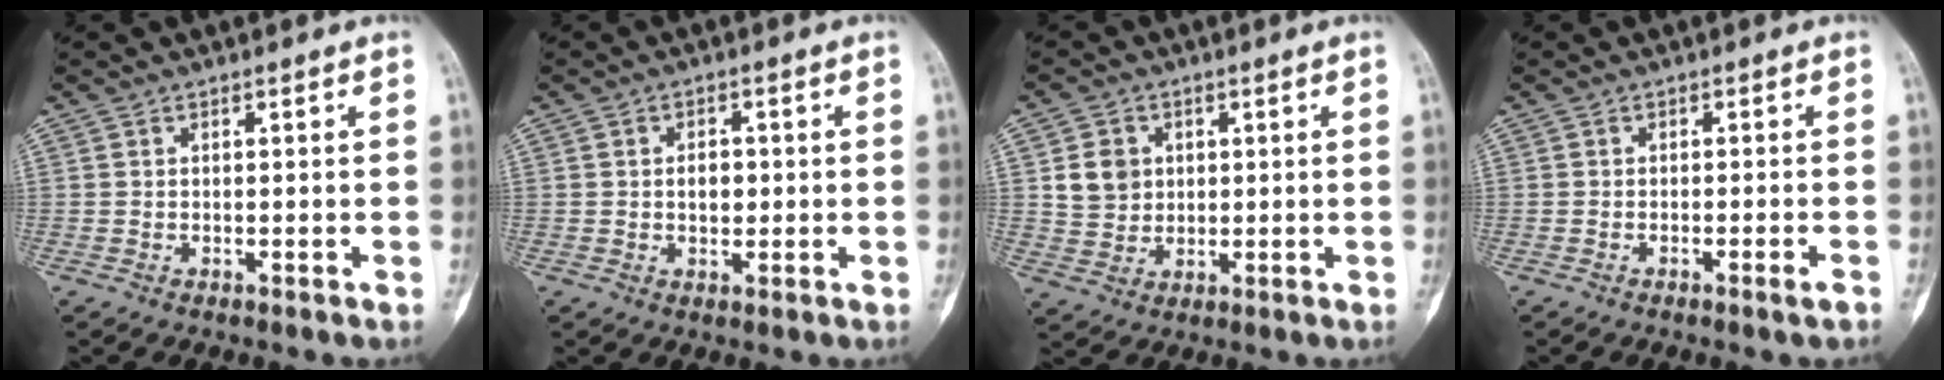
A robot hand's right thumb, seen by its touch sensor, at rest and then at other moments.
{"total": 3.4, "force": [0.1, 2.3, 2.5], "torque": [-0.028, 0.002, 0.002]}
{"total": 6.2, "force": [1.5, 5.4, 2.7], "torque": [-0.024, -0.007, 0.033]}
{"total": 1.8, "force": [-1.1, 0.0, 1.4], "torque": [-0.027, 0.000, -0.017]}